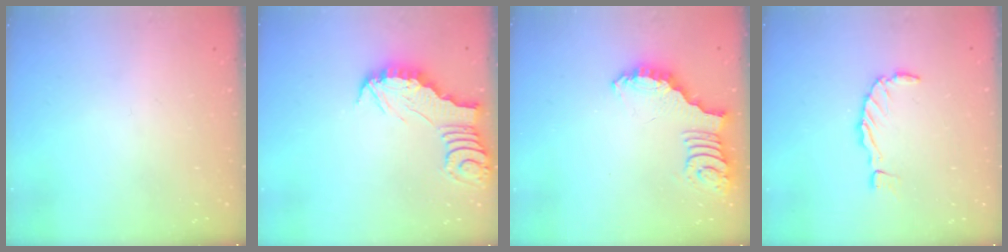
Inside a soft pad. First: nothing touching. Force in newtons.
{"total": 2.9, "press": 2.9, "slide": 0.3}
{"total": 2.6, "press": 2.6, "slide": 0.5}
{"total": 1.5, "press": 1.4, "slide": 0.3}